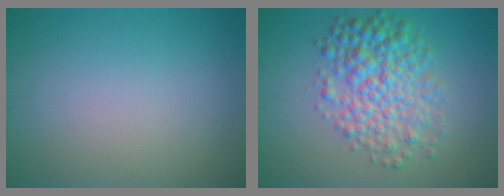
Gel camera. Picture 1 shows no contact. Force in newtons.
{"total": 6.0, "press": 6.0, "slide": 0.0}